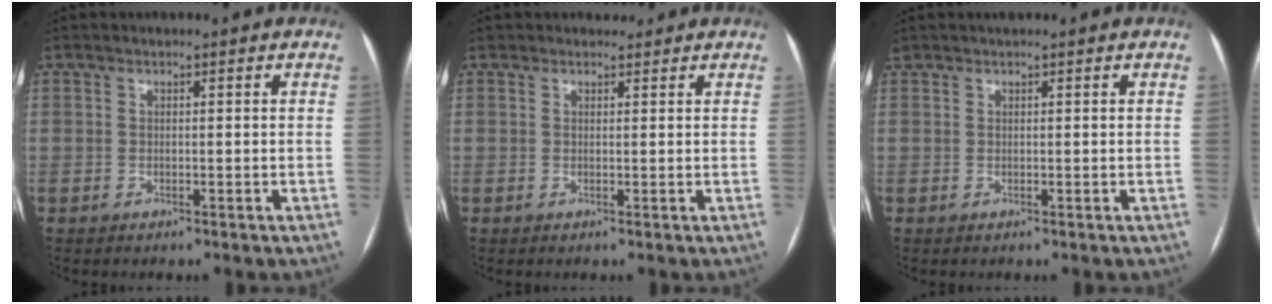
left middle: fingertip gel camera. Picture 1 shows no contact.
{"total": 1.4, "force": [1.2, 0.7, -0.1], "torque": [0.002, 0.005, 0.014]}
{"total": 1.1, "force": [1.0, 0.2, 0.6], "torque": [-0.014, 0.021, 0.019]}